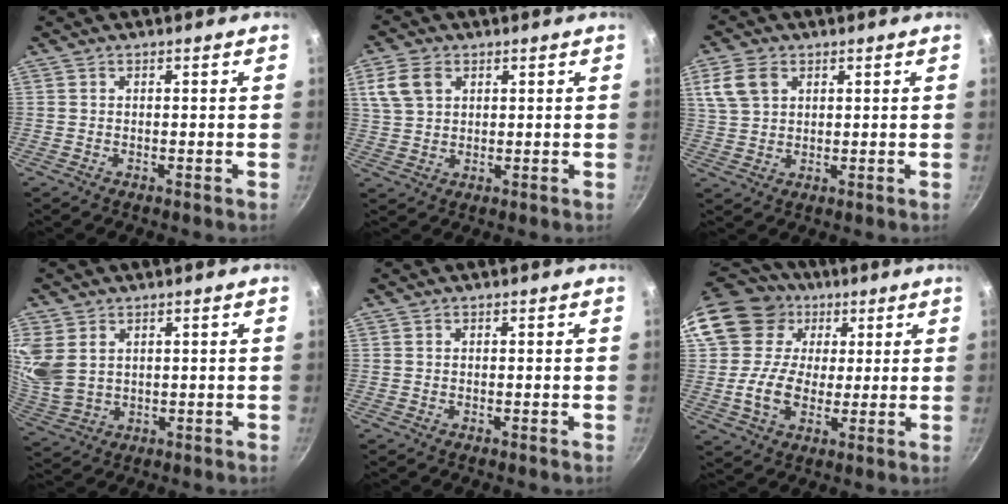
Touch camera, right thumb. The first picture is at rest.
{"total": 5.9, "force": [2.7, 4.0, 3.4], "torque": [-0.063, -0.001, 0.055]}
{"total": 6.2, "force": [2.9, 4.1, 3.5], "torque": [-0.064, -0.002, 0.059]}
{"total": 9.6, "force": [3.4, 6.8, 5.8], "torque": [-0.113, -0.017, 0.080]}
{"total": 0.0}
{"total": 15.7, "force": [4.2, 13.4, 7.0], "torque": [-0.109, 0.005, 0.073]}